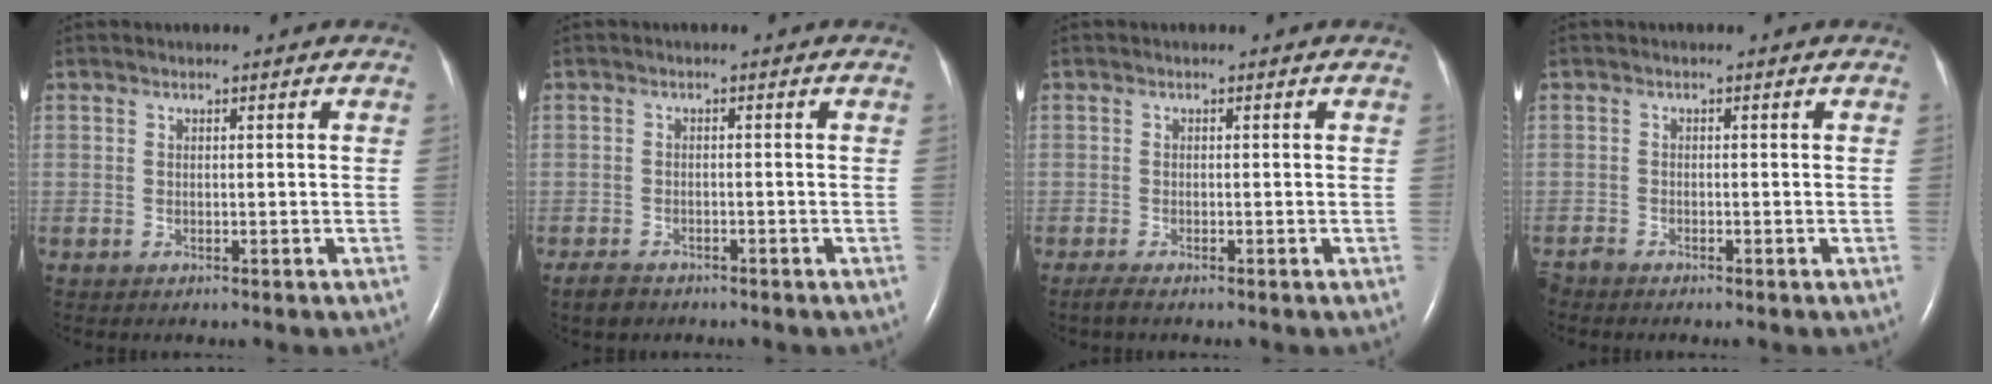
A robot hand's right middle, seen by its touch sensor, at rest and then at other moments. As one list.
[{"total": 2.6, "force": [-2.1, 1.2, 0.9], "torque": [-0.024, -0.002, -0.030]}, {"total": 1.2, "force": [-1.0, 0.0, 0.7], "torque": [-0.026, -0.006, -0.020]}, {"total": 1.2, "force": [-1.2, 0.1, 0.1], "torque": [-0.004, -0.003, -0.021]}]